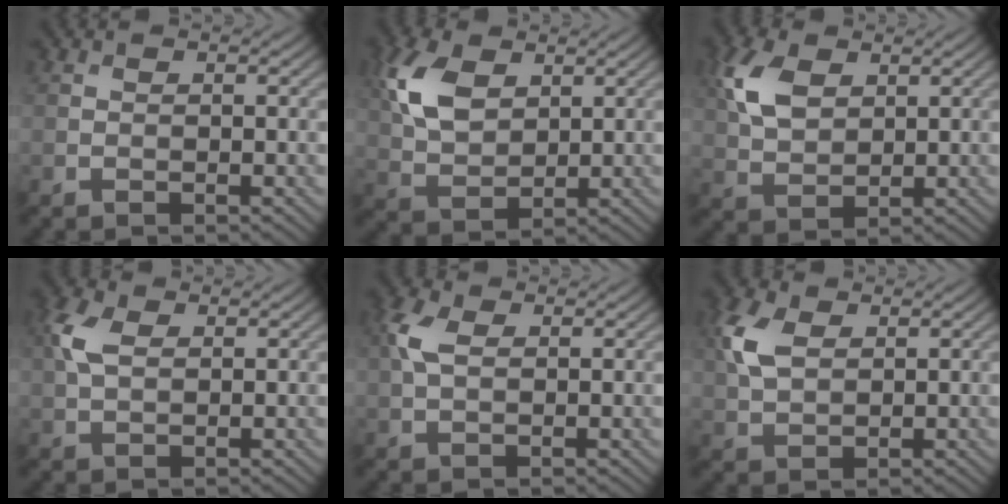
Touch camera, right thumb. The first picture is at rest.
{"total": 8.1, "force": [3.1, 5.0, 5.6], "torque": [-0.142, 0.008, 0.062]}
{"total": 6.8, "force": [2.7, 4.2, 4.7], "torque": [-0.120, 0.007, 0.053]}
{"total": 4.3, "force": [1.3, 2.6, 3.2], "torque": [-0.087, 0.009, 0.022]}
{"total": 3.8, "force": [1.1, 2.2, 2.9], "torque": [-0.082, 0.010, 0.018]}
{"total": 5.8, "force": [2.1, 3.6, 4.1], "torque": [-0.110, 0.009, 0.038]}